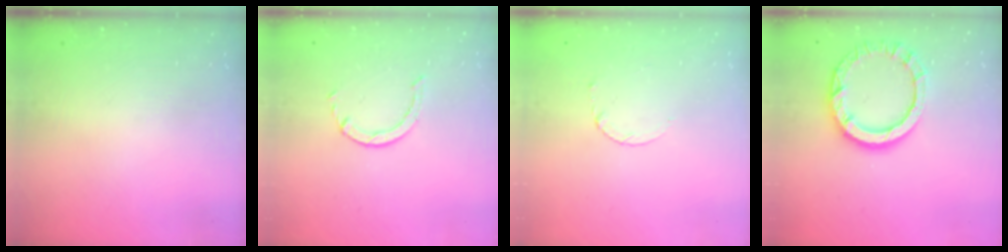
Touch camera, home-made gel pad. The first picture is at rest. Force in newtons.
{"total": 0.8, "press": 0.7, "slide": 0.1}
{"total": 2.6, "press": 2.6, "slide": 0.3}
{"total": 11.5, "press": 11.5, "slide": 0.8}